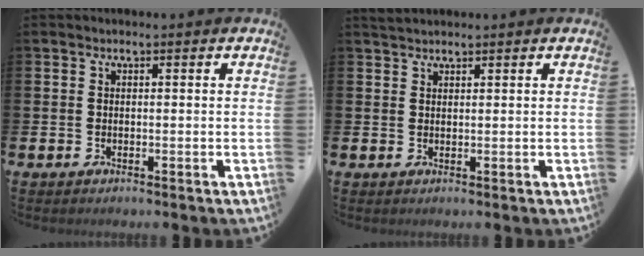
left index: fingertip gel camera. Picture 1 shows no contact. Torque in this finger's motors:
{"motor_torque": [0.10, 0.03, -0.02, 0.01]}